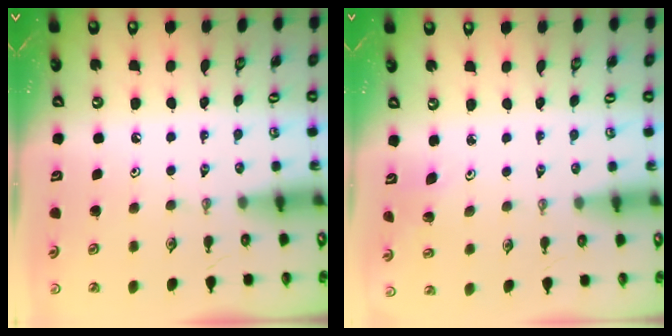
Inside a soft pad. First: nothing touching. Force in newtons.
{"total": 2.6, "press": 2.5, "slide": 0.9}